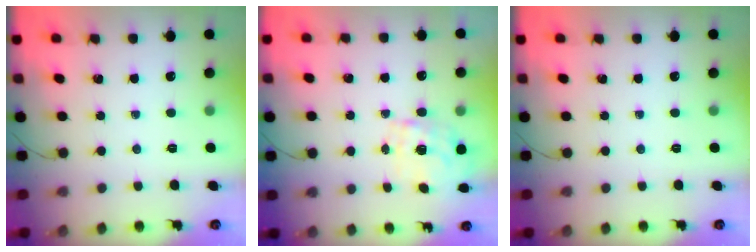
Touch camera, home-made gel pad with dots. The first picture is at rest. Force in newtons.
{"total": 2.1, "press": 0.6, "slide": 2.0}
{"total": 0.0}